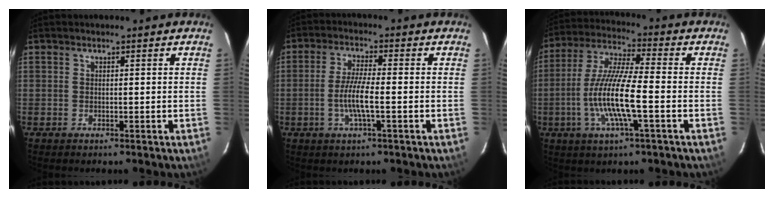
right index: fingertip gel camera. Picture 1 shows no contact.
{"total": 6.1, "force": [-1.7, 0.5, 5.8], "torque": [-0.117, -0.001, -0.035]}
{"total": 13.0, "force": [-3.6, 1.5, 12.4], "torque": [-0.253, -0.003, -0.071]}